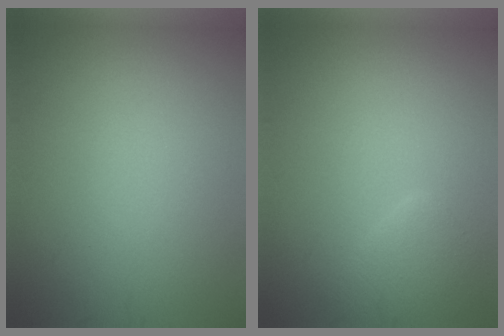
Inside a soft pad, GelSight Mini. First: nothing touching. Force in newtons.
{"total": 2.2, "press": 2.2, "slide": 0.1}